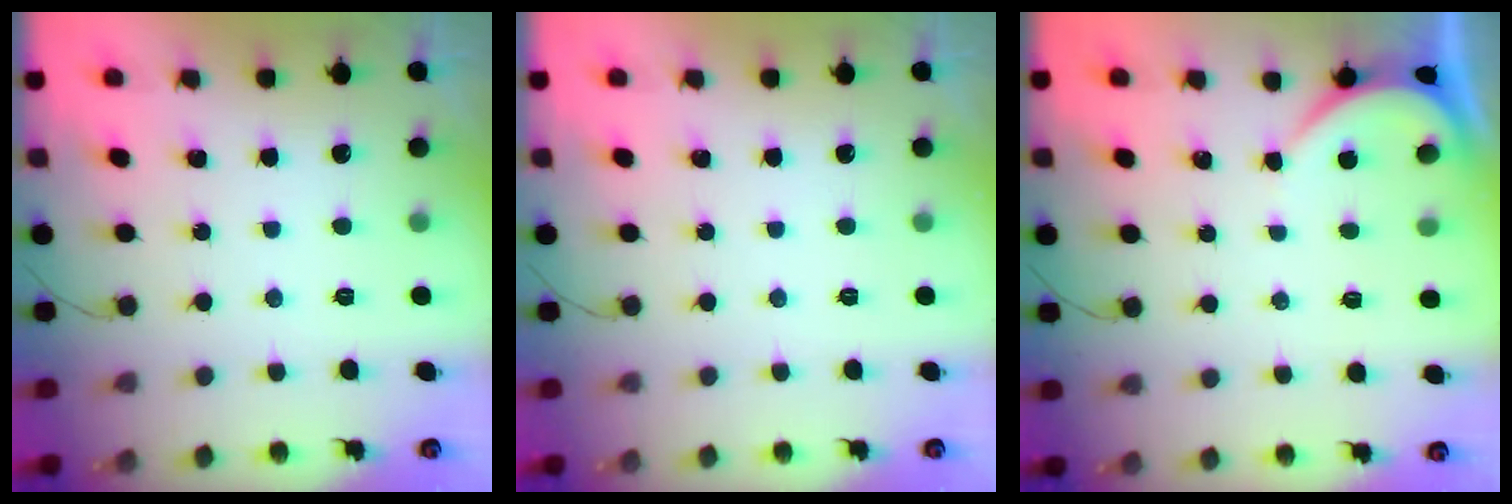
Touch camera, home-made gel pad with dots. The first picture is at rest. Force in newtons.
{"total": 0.0}
{"total": 2.4, "press": 2.4, "slide": 0.2}